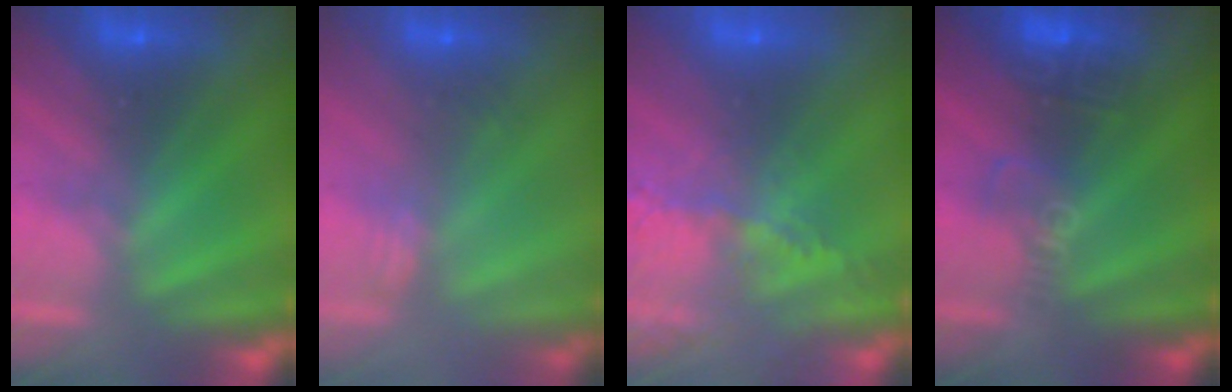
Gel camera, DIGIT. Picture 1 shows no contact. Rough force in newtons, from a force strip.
{"total": 2.4}
{"total": 8.2}
{"total": 2.7}